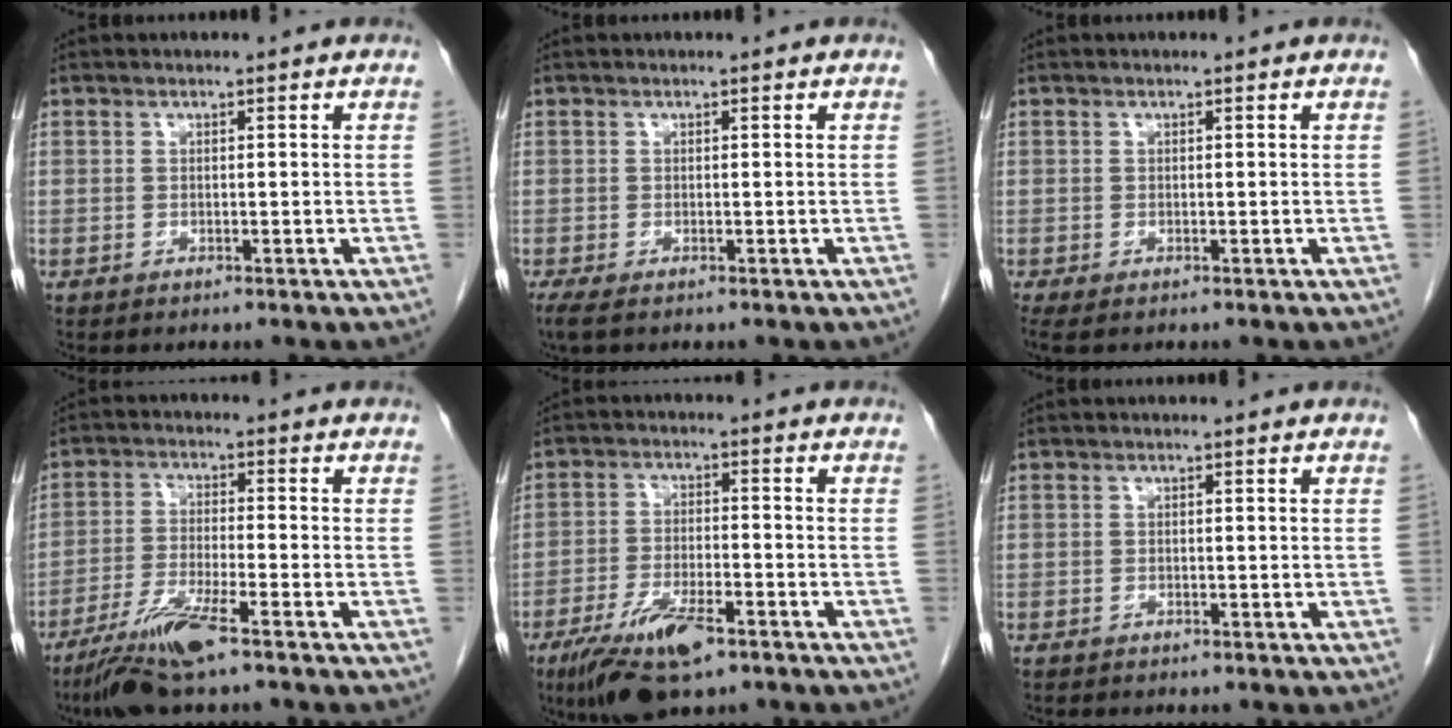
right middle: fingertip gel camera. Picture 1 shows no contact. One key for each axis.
{"total": 1.4, "fx": -1.0, "fy": 0.1, "fz": 1.0, "tx": -0.024, "ty": -0.010, "tz": -0.018}
{"total": 0.9, "fx": -0.6, "fy": 0.1, "fz": 0.6, "tx": -0.012, "ty": -0.007, "tz": -0.008}
{"total": 8.5, "fx": -5.7, "fy": 0.2, "fz": 6.3, "tx": -0.129, "ty": -0.023, "tz": -0.109}
{"total": 10.3, "fx": -6.4, "fy": 2.6, "fz": 7.6, "tx": -0.145, "ty": -0.018, "tz": -0.109}
{"total": 0.5, "fx": -0.5, "fy": 0.1, "fz": 0.0, "tx": -0.008, "ty": -0.001, "tz": -0.012}